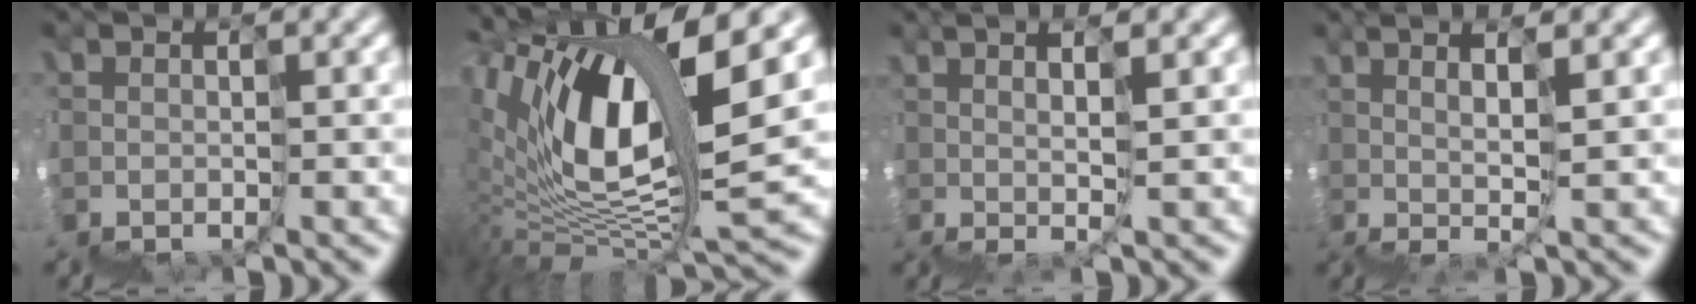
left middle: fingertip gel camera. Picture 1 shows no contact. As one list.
[{"total": 10.7, "force": [6.6, 0.9, 8.4], "torque": [-0.155, 0.027, 0.124]}, {"total": 2.9, "force": [2.1, -1.5, 1.4], "torque": [0.020, 0.023, 0.040]}, {"total": 3.4, "force": [2.6, -2.1, 0.5], "torque": [0.029, 0.026, 0.045]}]